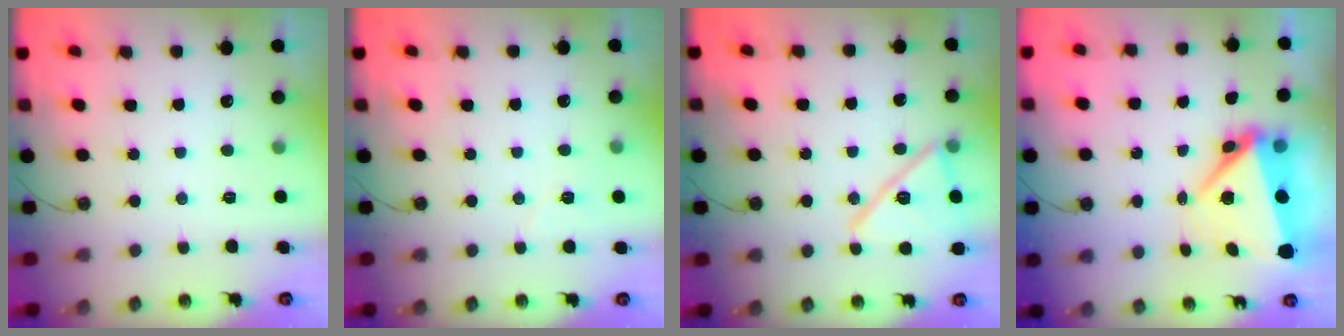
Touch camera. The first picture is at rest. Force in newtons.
{"total": 5.2, "press": 4.6, "slide": 2.4}
{"total": 16.6, "press": 16.5, "slide": 1.6}
{"total": 11.2, "press": 7.8, "slide": 8.0}